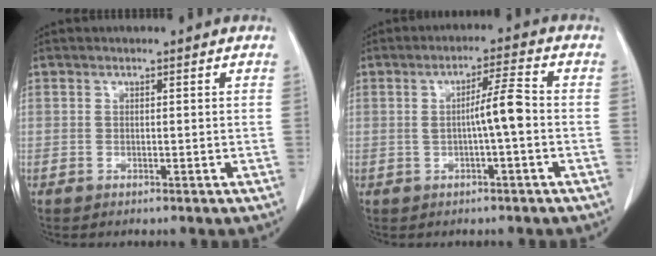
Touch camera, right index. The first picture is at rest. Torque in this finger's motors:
{"motor_torque": [0.74, -0.06, 0.12, 0.08]}